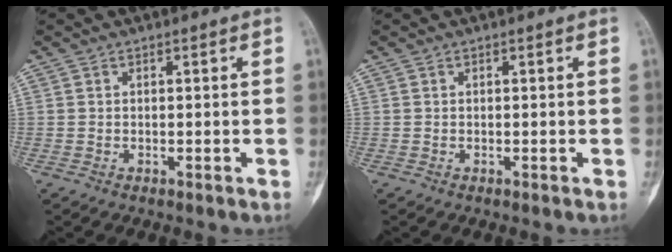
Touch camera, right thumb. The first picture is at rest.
{"total": 0.0}